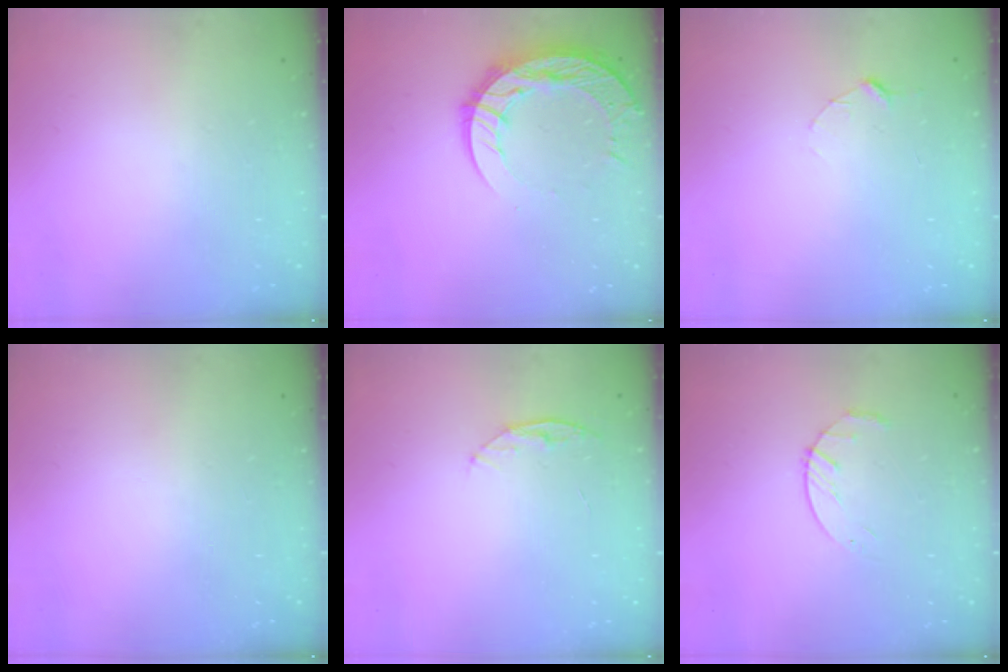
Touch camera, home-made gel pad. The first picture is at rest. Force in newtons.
{"total": 14.0, "press": 14.0, "slide": 1.3}
{"total": 2.9, "press": 2.9, "slide": 0.3}
{"total": 0.0}
{"total": 5.1, "press": 5.1, "slide": 0.5}
{"total": 4.3, "press": 4.2, "slide": 0.6}